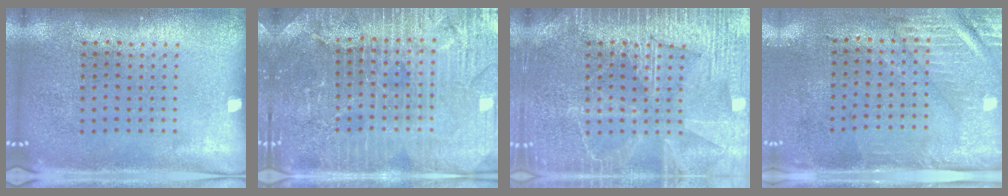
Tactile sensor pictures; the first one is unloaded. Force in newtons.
{"total": 4.5, "press": 4.3, "slide": 1.5}
{"total": 5.9, "press": 5.8, "slide": 0.7}
{"total": 3.0, "press": 2.4, "slide": 1.6}